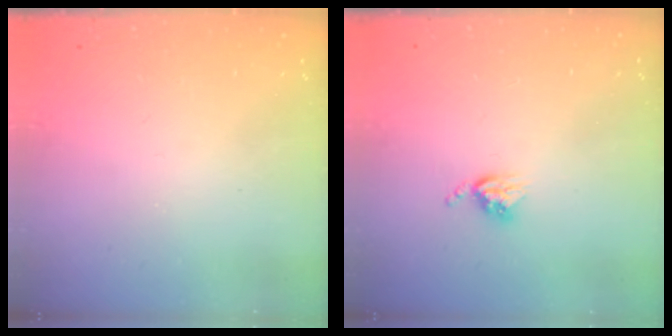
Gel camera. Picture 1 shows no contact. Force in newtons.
{"total": 4.3, "press": 4.2, "slide": 0.5}